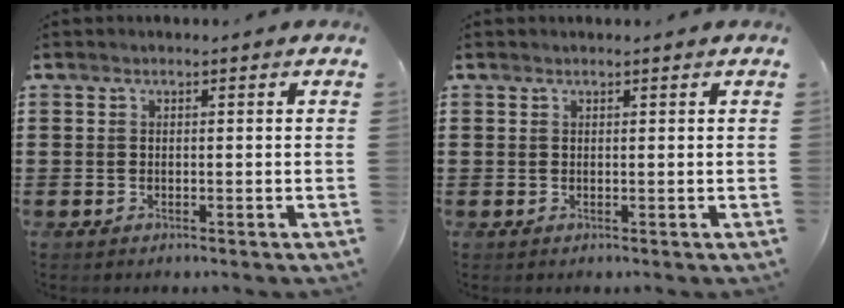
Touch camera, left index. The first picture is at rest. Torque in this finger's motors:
{"motor_torque": [-0.49, 0.87, -0.08, -0.01]}